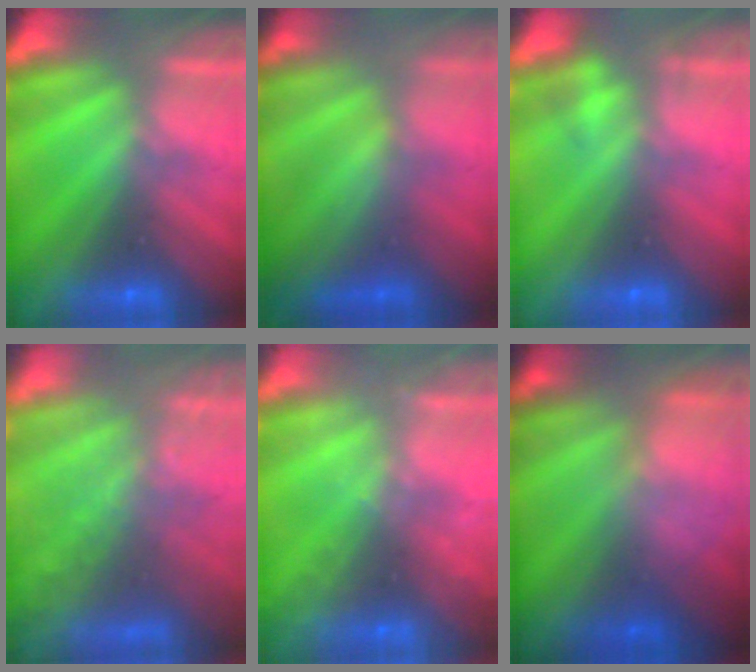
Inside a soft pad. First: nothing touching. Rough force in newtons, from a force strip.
{"total": 3.8}
{"total": 2.1}
{"total": 11.4}
{"total": 2.3}
{"total": 6.2}